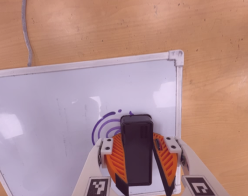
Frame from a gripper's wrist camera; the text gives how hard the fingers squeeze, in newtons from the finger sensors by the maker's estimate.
{"total": 13.2, "left": 15.5, "right": 10.9}